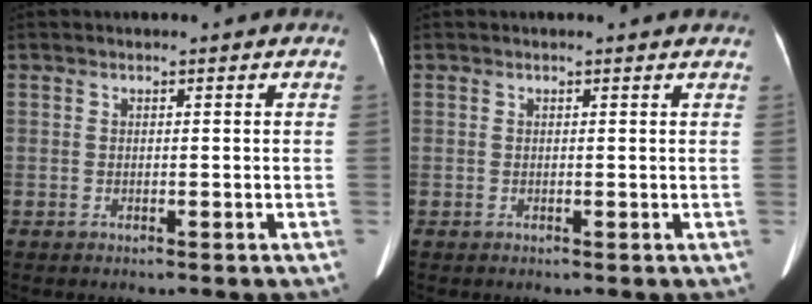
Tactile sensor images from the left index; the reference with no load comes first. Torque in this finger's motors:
{"motor_torque": [-0.10, -0.44, -0.04, 0.01]}